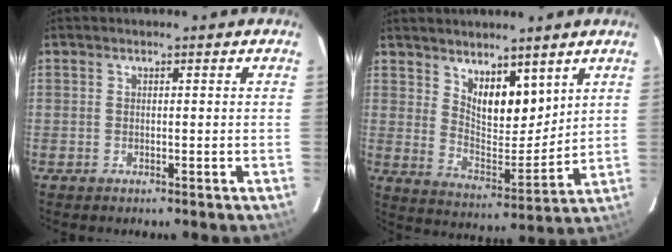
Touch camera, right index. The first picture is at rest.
{"total": 8.3, "force": [6.1, 3.9, 4.2], "torque": [-0.055, -0.006, 0.112]}